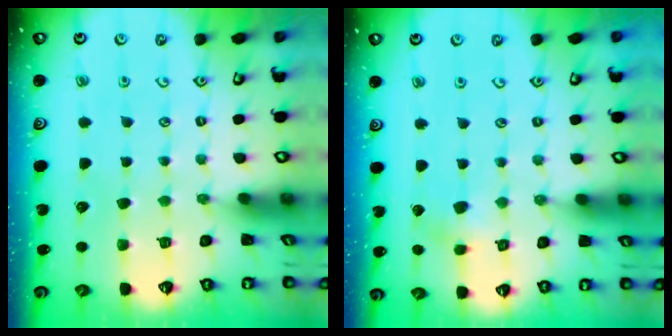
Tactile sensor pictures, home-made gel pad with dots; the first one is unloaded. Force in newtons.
{"total": 4.1, "press": 4.1, "slide": 0.4}